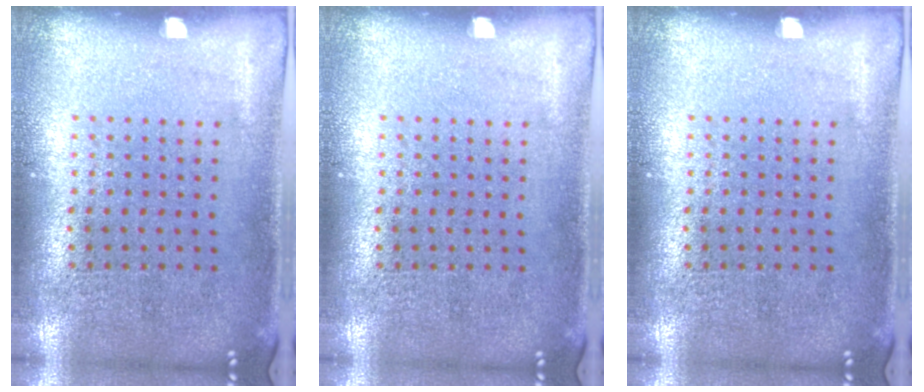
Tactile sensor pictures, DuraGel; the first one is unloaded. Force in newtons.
{"total": 0.0}
{"total": 0.0}